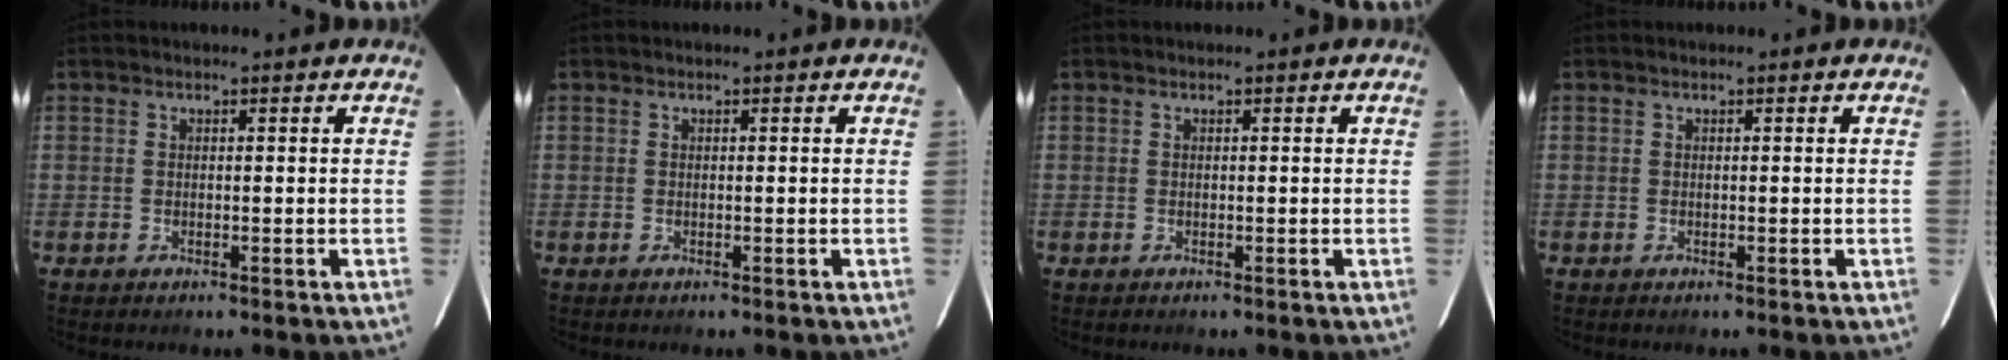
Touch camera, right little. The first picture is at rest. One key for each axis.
{"total": 0.0}
{"total": 0.0}
{"total": 0.0}